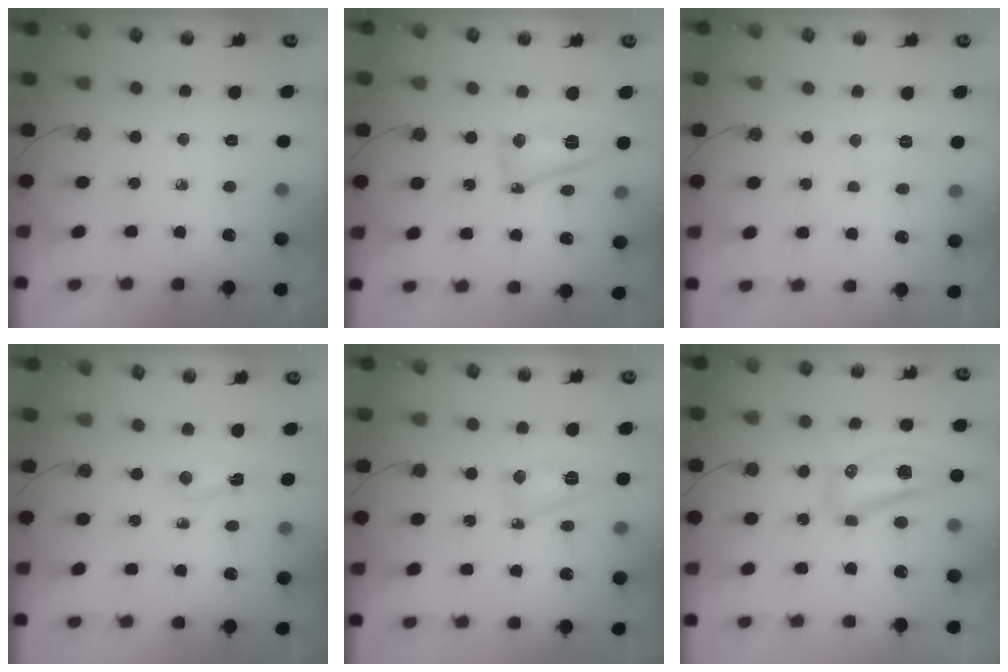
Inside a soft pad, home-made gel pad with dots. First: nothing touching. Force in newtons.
{"total": 9.4, "press": 9.2, "slide": 2.0}
{"total": 6.9, "press": 6.9, "slide": 0.6}
{"total": 2.0, "press": 1.6, "slide": 1.2}
{"total": 6.7, "press": 6.6, "slide": 0.8}
{"total": 8.9, "press": 8.8, "slide": 1.2}